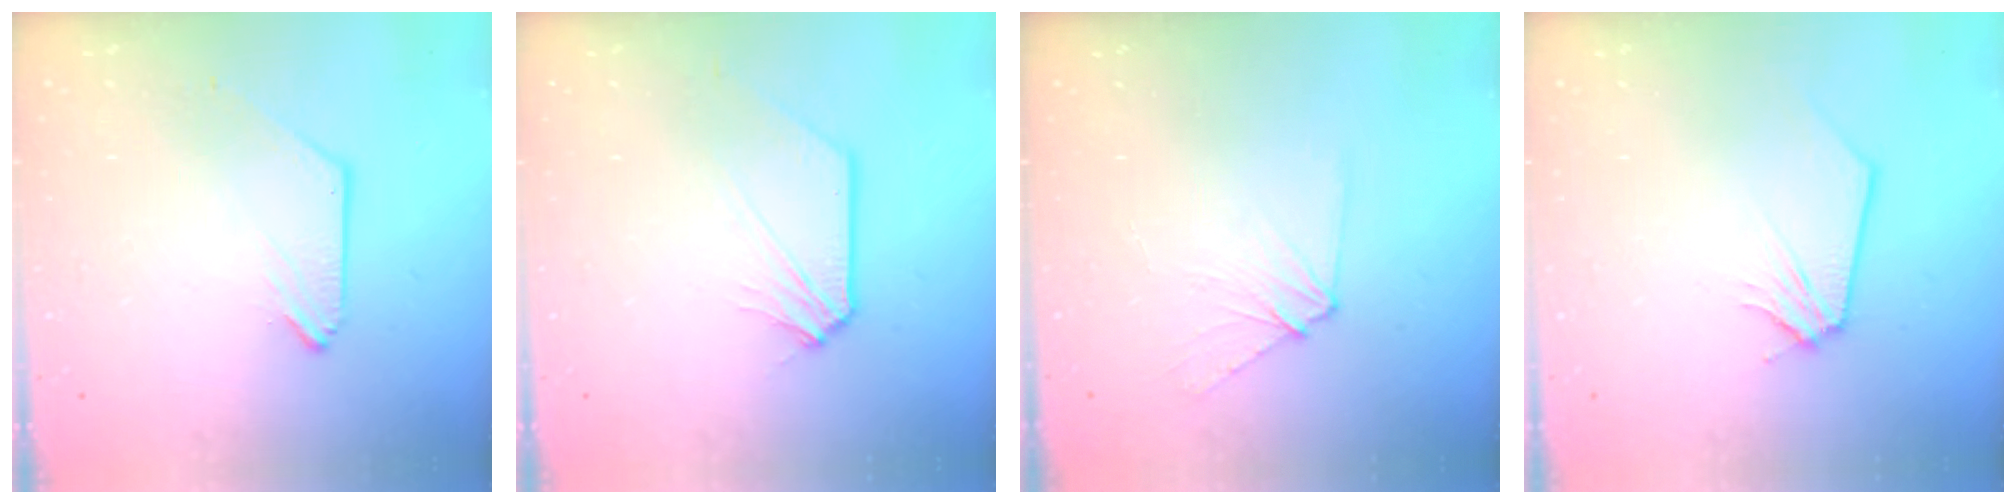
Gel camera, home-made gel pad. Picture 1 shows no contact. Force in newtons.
{"total": 1.6, "press": 1.6, "slide": 0.2}
{"total": 4.6, "press": 4.5, "slide": 0.5}
{"total": 0.0}